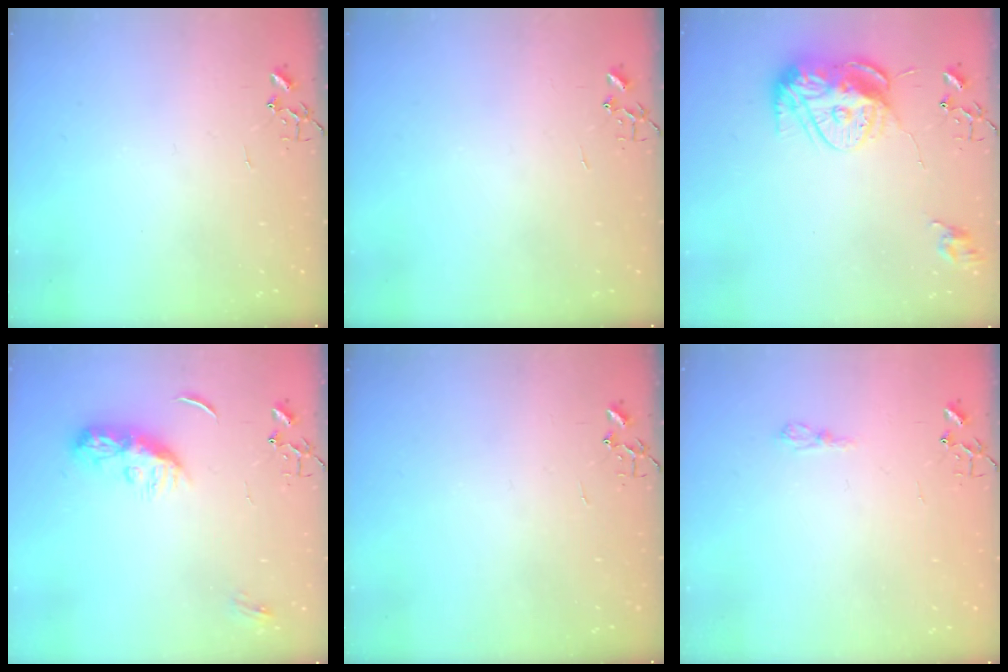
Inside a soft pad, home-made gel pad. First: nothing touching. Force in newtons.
{"total": 0.0}
{"total": 12.9, "press": 12.9, "slide": 1.2}
{"total": 9.4, "press": 9.4, "slide": 0.2}
{"total": 0.0}
{"total": 6.6, "press": 6.5, "slide": 1.2}